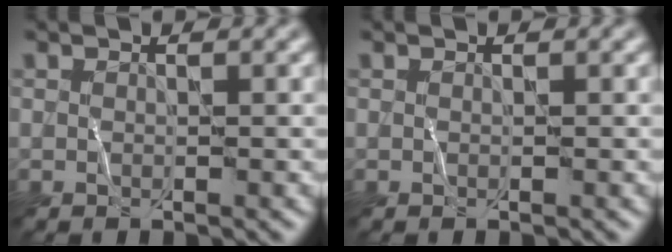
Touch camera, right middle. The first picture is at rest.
{"total": 0.0}